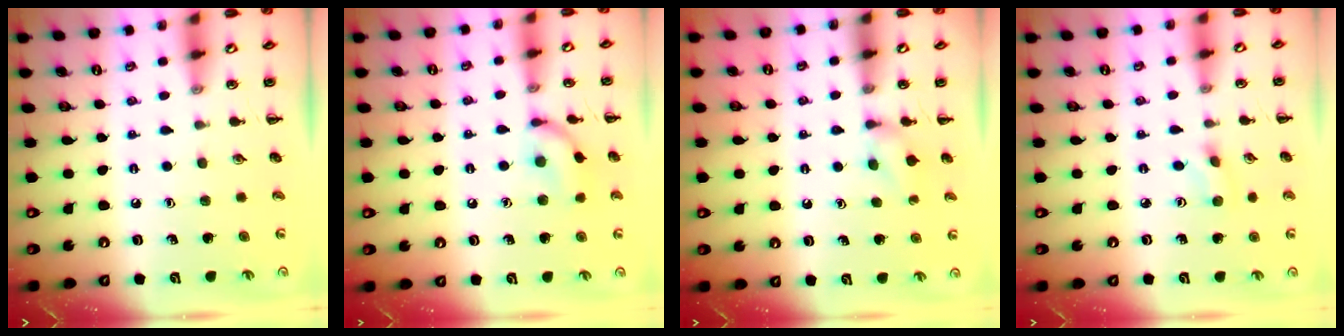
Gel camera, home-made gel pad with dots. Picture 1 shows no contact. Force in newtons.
{"total": 9.6, "press": 9.6, "slide": 0.4}
{"total": 4.5, "press": 4.2, "slide": 1.5}
{"total": 1.7, "press": 1.6, "slide": 0.7}